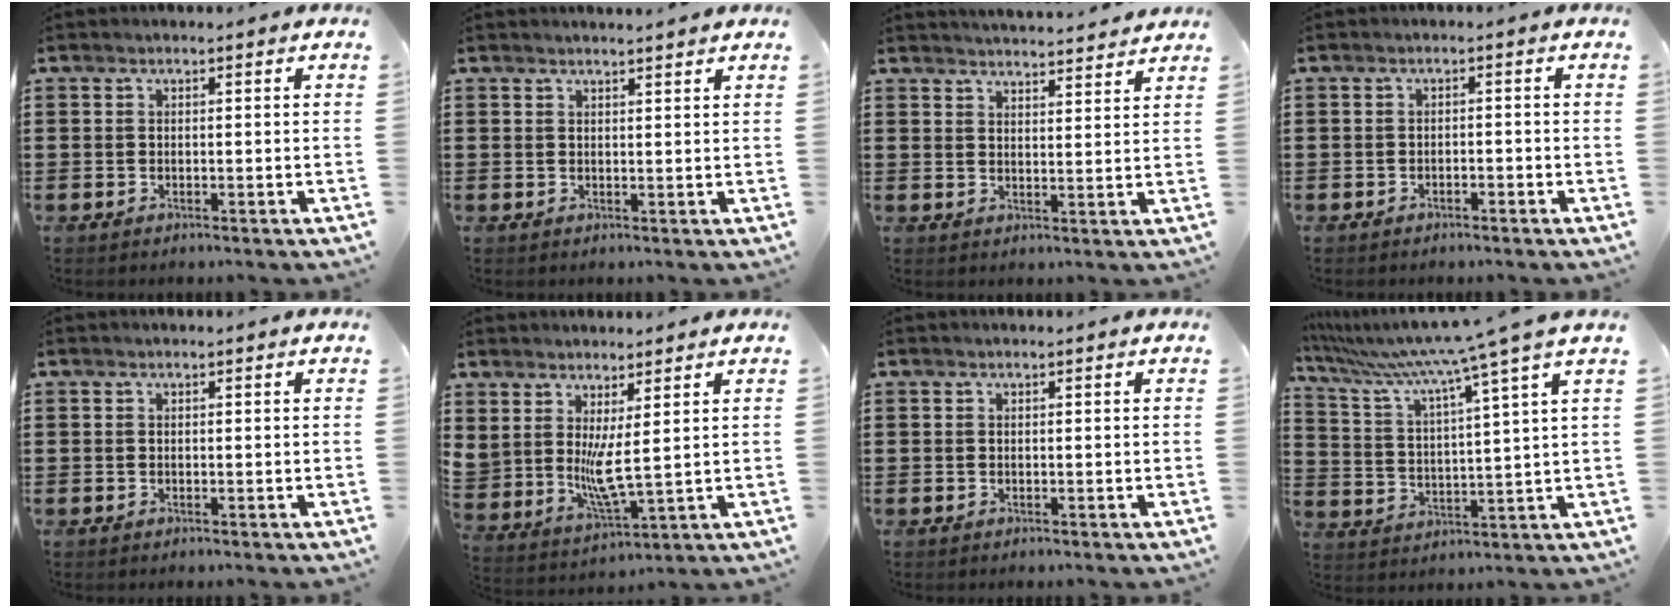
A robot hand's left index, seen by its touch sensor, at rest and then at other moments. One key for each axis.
{"total": 1.6, "fx": 1.5, "fy": -0.1, "fz": 0.4, "tx": -0.011, "ty": 0.001, "tz": 0.030}
{"total": 3.5, "fx": 3.5, "fy": -0.3, "fz": 0.0, "tx": -0.011, "ty": -0.019, "tz": 0.064}
{"total": 1.1, "fx": -1.1, "fy": 0.2, "fz": 0.3, "tx": -0.011, "ty": -0.001, "tz": -0.022}
{"total": 0.0}
{"total": 5.0, "fx": 2.3, "fy": 0.8, "fz": 4.4, "tx": -0.101, "ty": -0.028, "tz": 0.038}
{"total": 0.0}
{"total": 8.2, "fx": 6.7, "fy": -1.7, "fz": 4.3, "tx": -0.116, "ty": -0.050, "tz": 0.103}